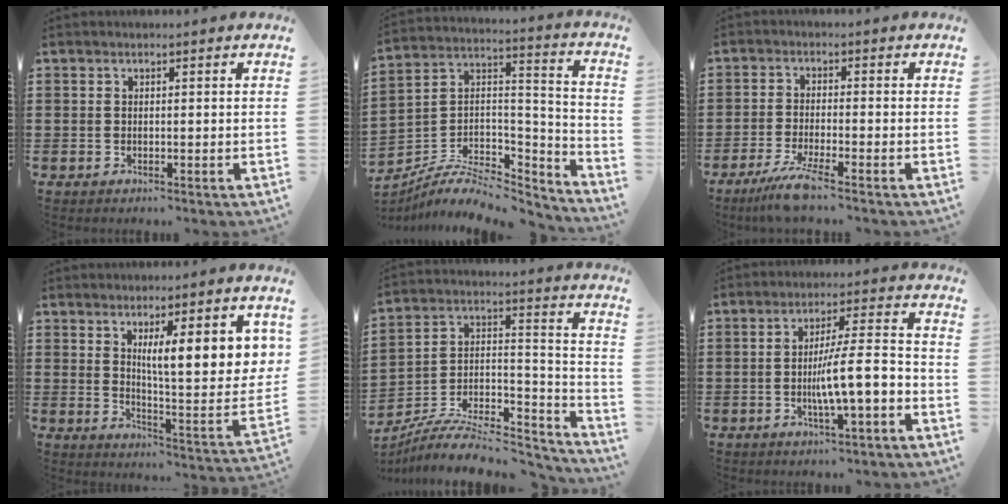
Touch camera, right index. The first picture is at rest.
{"total": 7.6, "force": [-5.6, 3.6, 3.6], "torque": [-0.067, 0.007, -0.105]}
{"total": 5.2, "force": [-3.8, -0.2, 3.5], "torque": [-0.083, -0.022, -0.073]}
{"total": 9.6, "force": [4.3, 2.0, 8.4], "torque": [-0.136, -0.022, 0.065]}
{"total": 8.9, "force": [-7.5, 2.8, 3.9], "torque": [-0.058, 0.015, -0.143]}
{"total": 8.9, "force": [-2.9, 1.5, 8.3], "torque": [-0.146, 0.004, -0.053]}